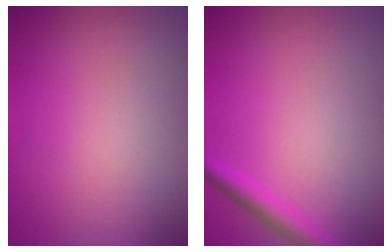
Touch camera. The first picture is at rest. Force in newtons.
{"total": 2.1, "press": 2.1, "slide": 0.1}